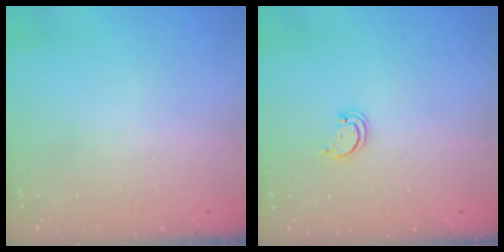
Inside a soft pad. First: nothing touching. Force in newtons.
{"total": 1.8, "press": 1.8, "slide": 0.2}